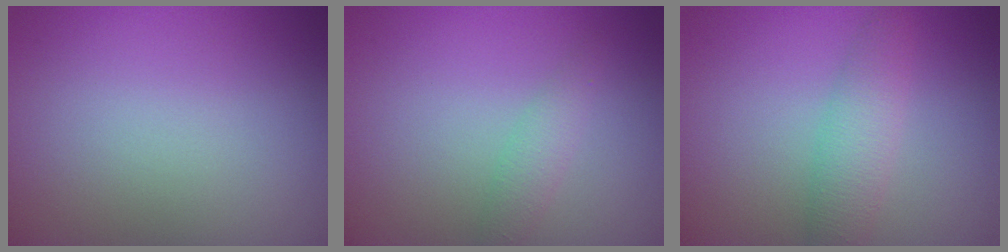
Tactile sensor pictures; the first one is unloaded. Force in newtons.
{"total": 1.7, "press": 1.7, "slide": 0.1}
{"total": 3.1, "press": 3.1, "slide": 0.1}